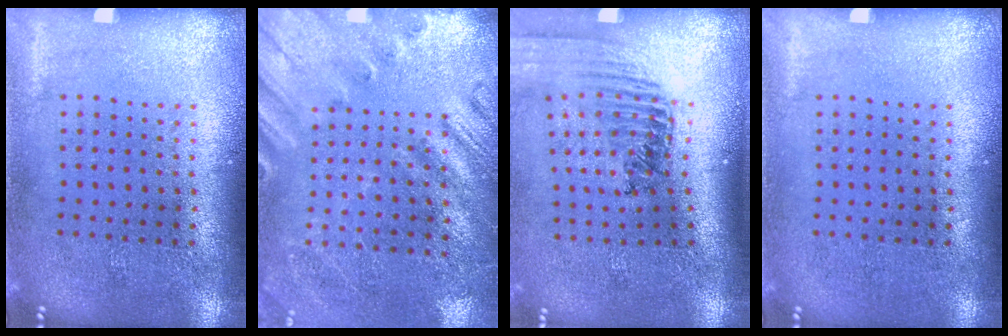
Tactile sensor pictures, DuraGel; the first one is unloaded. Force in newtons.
{"total": 2.4, "press": 2.0, "slide": 1.3}
{"total": 1.5, "press": 1.4, "slide": 0.3}
{"total": 0.0}